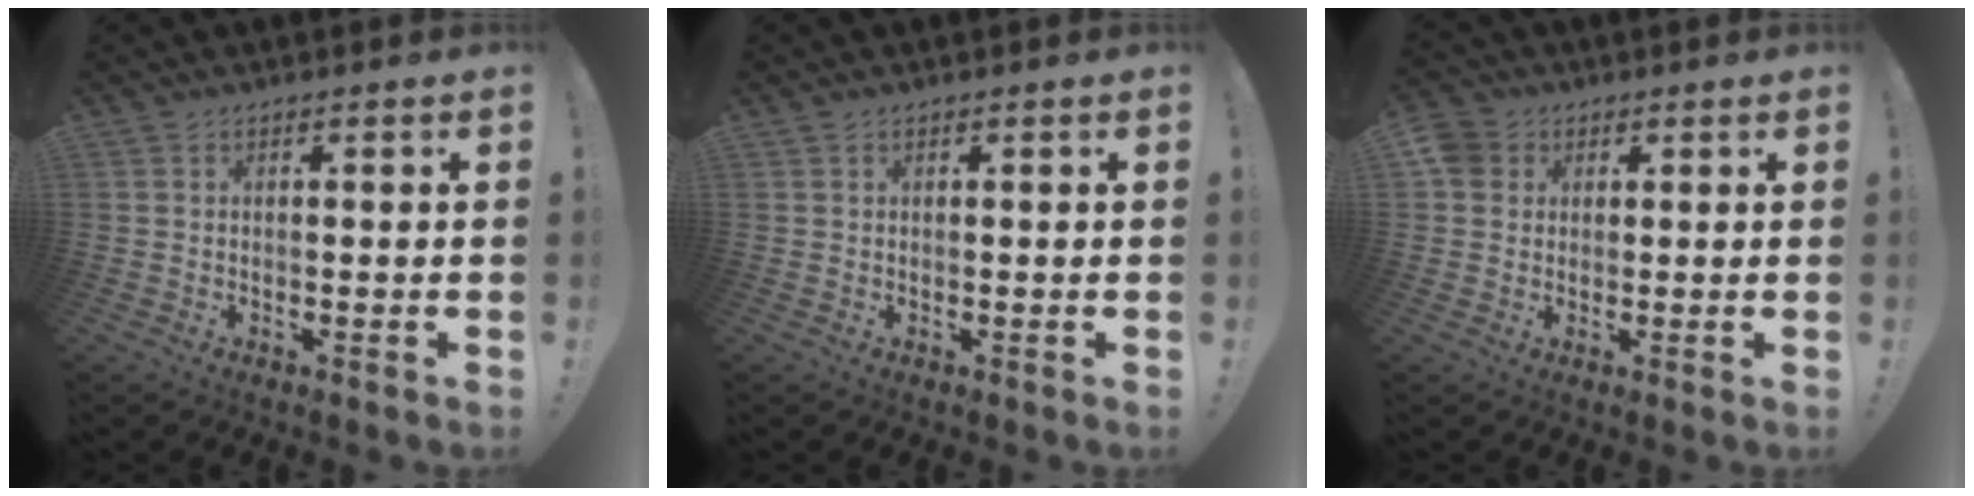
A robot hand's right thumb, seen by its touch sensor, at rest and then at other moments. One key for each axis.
{"total": 0.0}
{"total": 5.3, "fx": 1.9, "fy": 4.7, "fz": 1.6, "tx": -0.030, "ty": 0.003, "tz": 0.039}